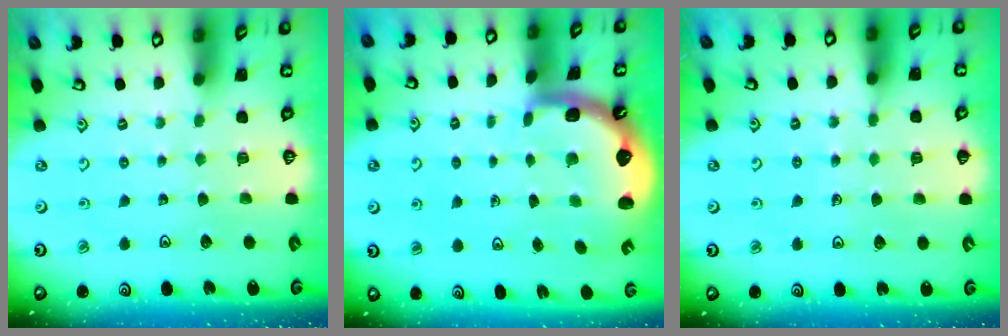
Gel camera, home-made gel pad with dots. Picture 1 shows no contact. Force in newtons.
{"total": 3.2, "press": 2.2, "slide": 2.3}
{"total": 4.0, "press": 3.9, "slide": 0.5}